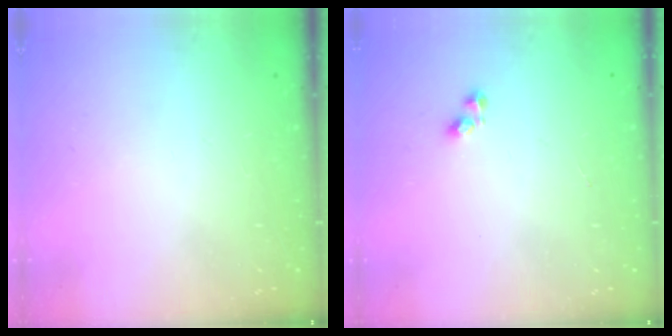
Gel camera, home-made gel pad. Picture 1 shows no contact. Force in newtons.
{"total": 2.4, "press": 2.3, "slide": 0.6}